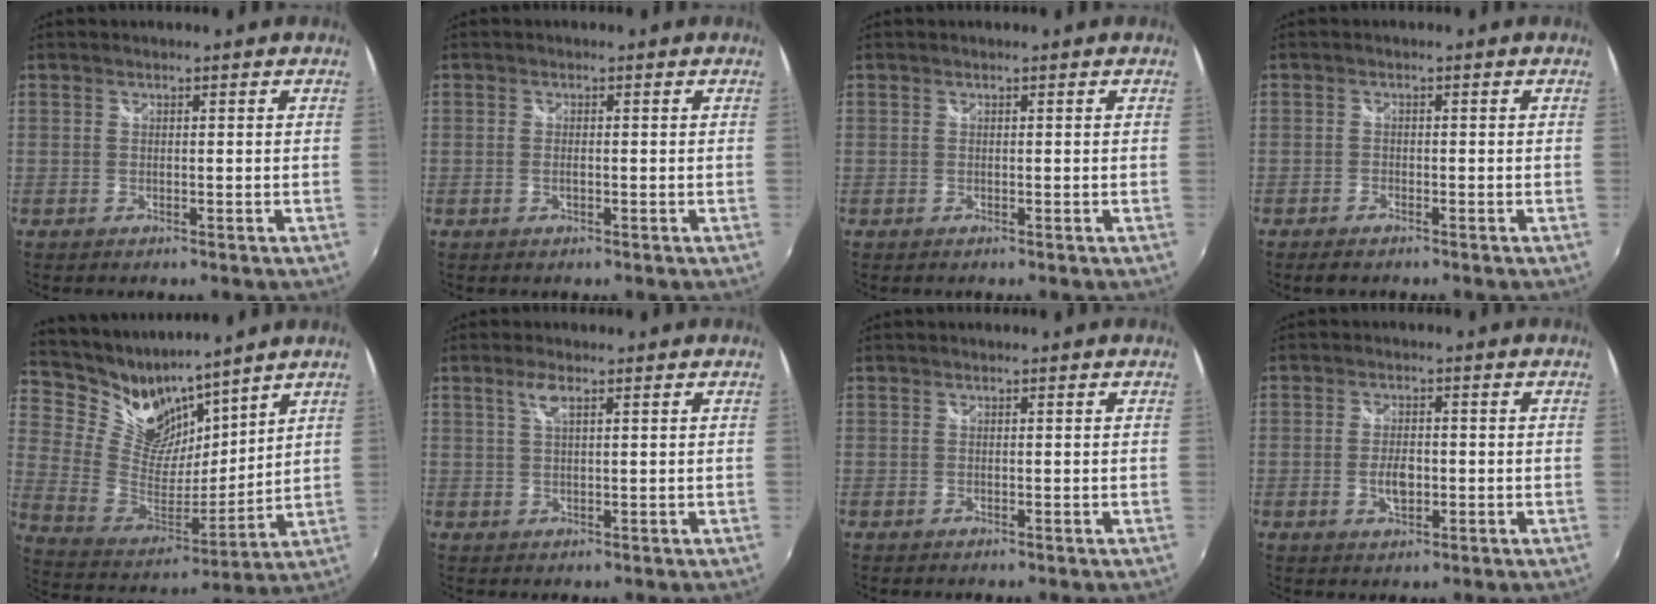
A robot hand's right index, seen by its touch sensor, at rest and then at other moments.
{"total": 1.2, "force": [-0.4, 0.5, 1.0], "torque": [-0.021, -0.001, -0.008]}
{"total": 0.0}
{"total": 1.9, "force": [-1.6, 0.7, 0.7], "torque": [-0.022, -0.003, -0.031]}
{"total": 14.2, "force": [12.1, 6.1, 4.4], "torque": [-0.108, -0.010, 0.240]}
{"total": 2.6, "force": [1.4, 0.6, 2.1], "torque": [-0.041, 0.004, 0.025]}
{"total": 0.0}
{"total": 4.2, "force": [-0.9, 2.2, 3.4], "torque": [-0.067, -0.002, -0.017]}